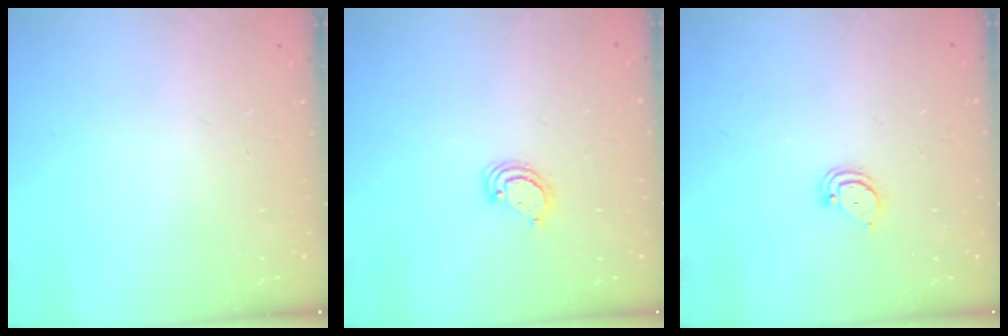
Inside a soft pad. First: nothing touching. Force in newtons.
{"total": 4.1, "press": 4.1, "slide": 0.2}
{"total": 2.6, "press": 2.6, "slide": 0.2}